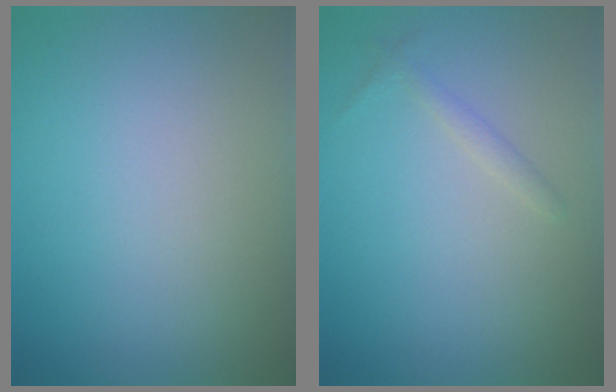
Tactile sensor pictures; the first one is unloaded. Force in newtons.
{"total": 0.9, "press": 0.9, "slide": 0.1}